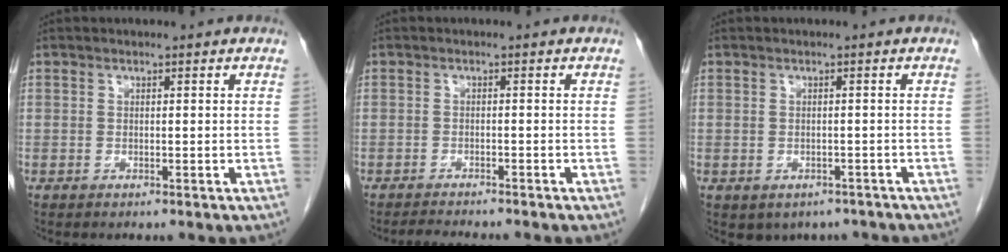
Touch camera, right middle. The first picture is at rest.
{"total": 3.6, "force": [-3.4, -0.1, 1.2], "torque": [-0.020, -0.014, -0.050]}
{"total": 4.5, "force": [-3.4, 2.9, 1.0], "torque": [-0.001, 0.010, -0.038]}